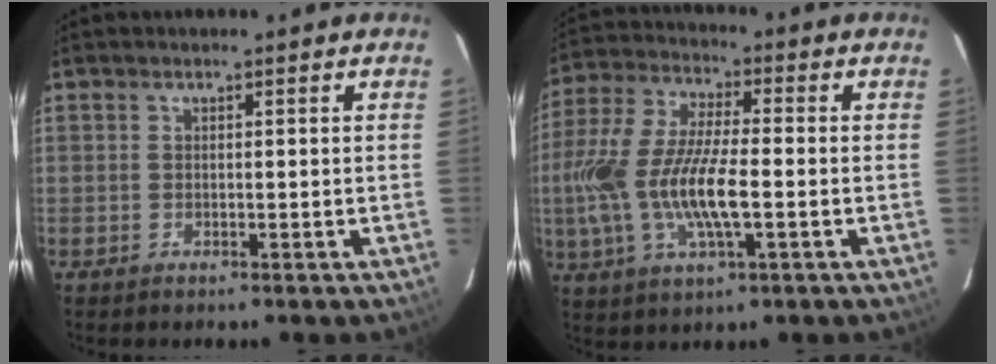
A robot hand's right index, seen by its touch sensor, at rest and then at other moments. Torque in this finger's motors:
{"motor_torque": [0.72, -0.13, 1.05, 0.21]}